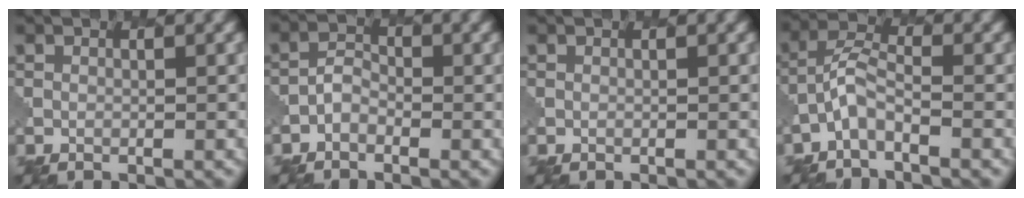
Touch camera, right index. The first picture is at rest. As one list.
[{"total": 1.3, "force": [-0.7, 0.9, 0.5], "torque": [-0.008, 0.007, -0.017]}, {"total": 0.0}, {"total": 2.6, "force": [-1.6, 0.9, 1.8], "torque": [-0.041, 0.007, -0.039]}]